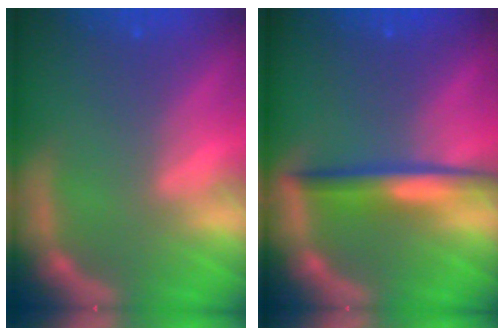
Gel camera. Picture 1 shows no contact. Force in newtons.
{"total": 4.0}